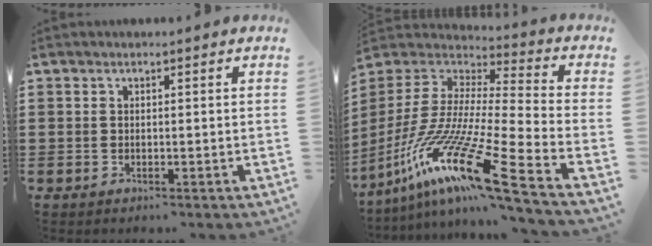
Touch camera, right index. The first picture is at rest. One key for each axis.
{"total": 18.5, "fx": -11.7, "fy": 2.5, "fz": 14.2, "tx": -0.304, "ty": 0.007, "tz": -0.218}